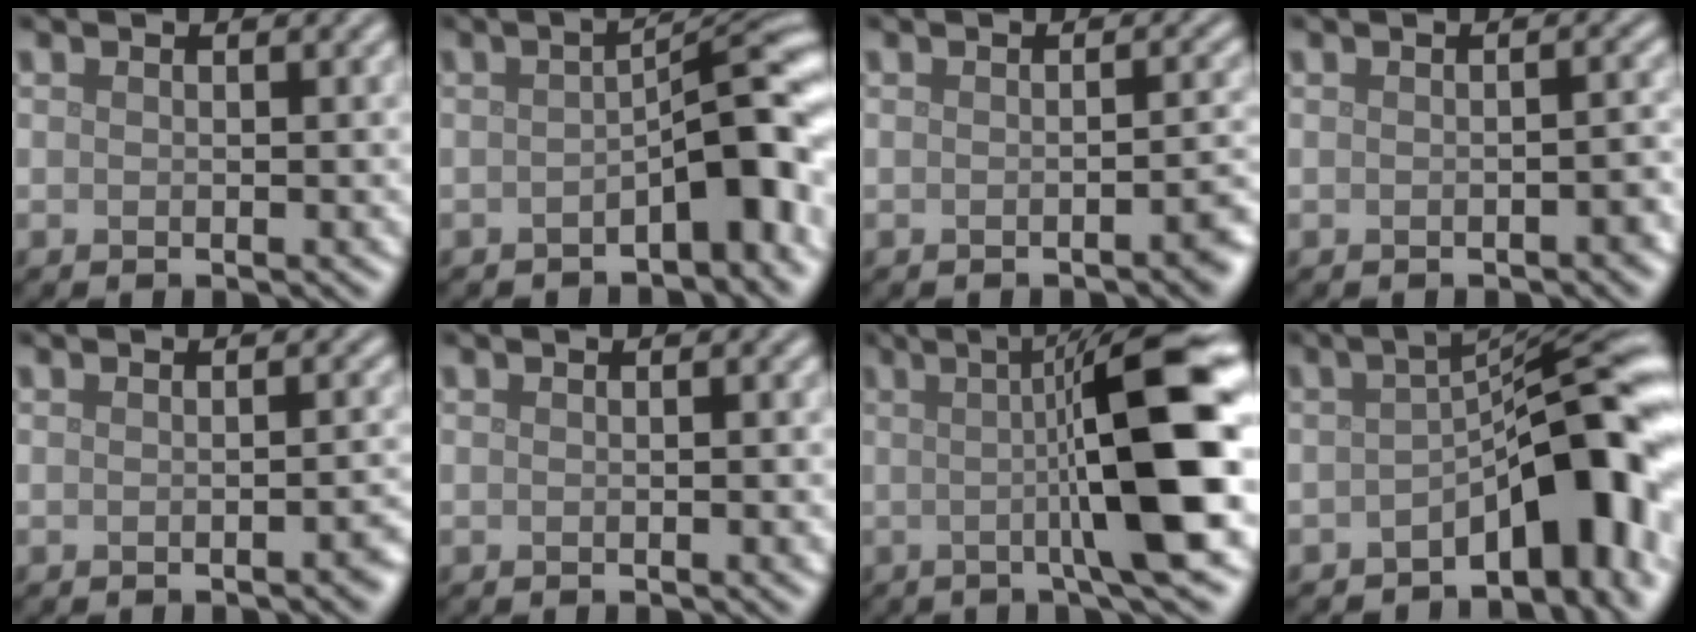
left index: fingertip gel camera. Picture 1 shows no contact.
{"total": 6.2, "force": [-2.0, 2.0, 5.5], "torque": [-0.064, 0.014, -0.035]}
{"total": 2.0, "force": [-1.0, 0.4, 1.6], "torque": [-0.017, 0.002, -0.014]}
{"total": 1.2, "force": [-0.6, 0.3, 1.0], "torque": [-0.015, 0.000, -0.007]}
{"total": 1.3, "force": [-0.8, 0.3, 1.0], "torque": [-0.013, -0.001, -0.009]}
{"total": 0.9, "force": [-0.2, 0.1, 0.8], "torque": [-0.010, 0.001, -0.002]}
{"total": 11.2, "force": [0.5, 1.9, 11.0], "torque": [-0.127, 0.009, 0.000]}
{"total": 10.0, "force": [-4.0, 3.8, 8.3], "torque": [-0.091, 0.014, -0.071]}